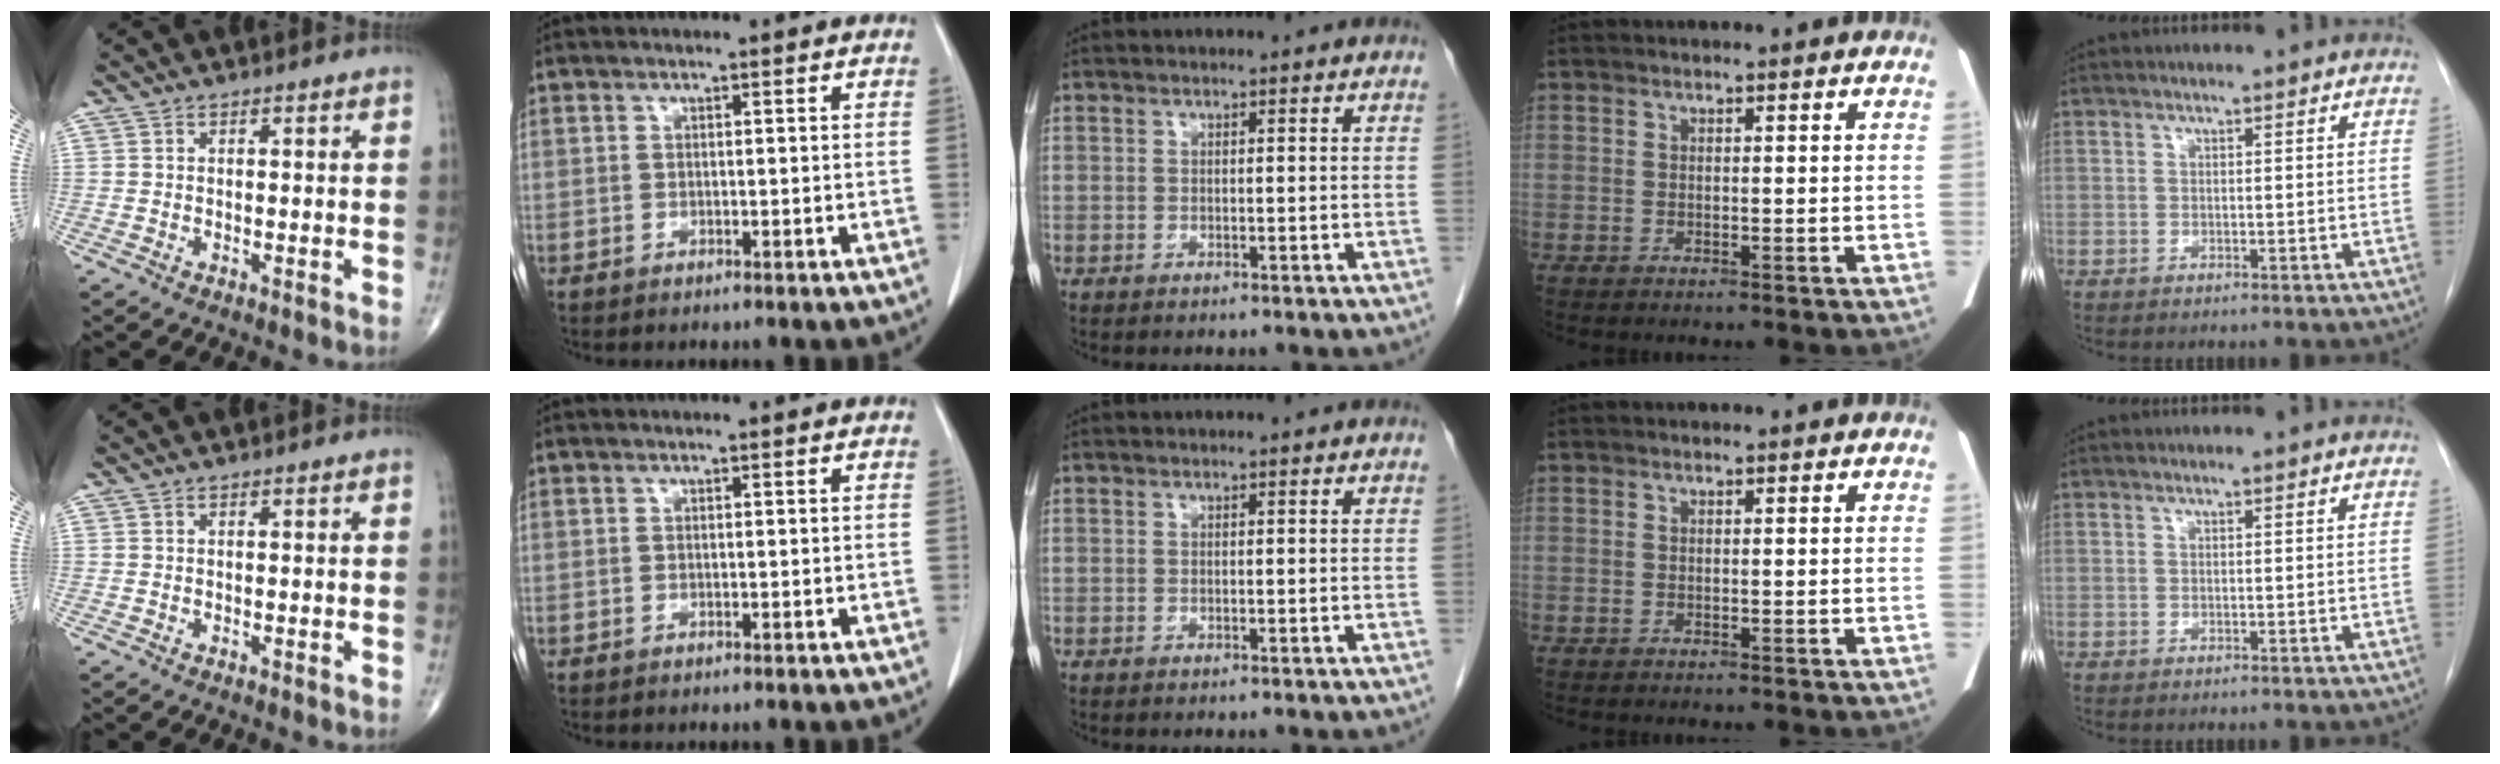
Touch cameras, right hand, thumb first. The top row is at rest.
{}